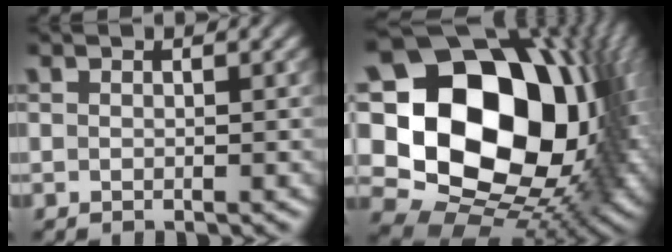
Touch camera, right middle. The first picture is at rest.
{"total": 22.2, "force": [2.2, 16.9, 14.1], "torque": [-0.279, 0.003, 0.059]}